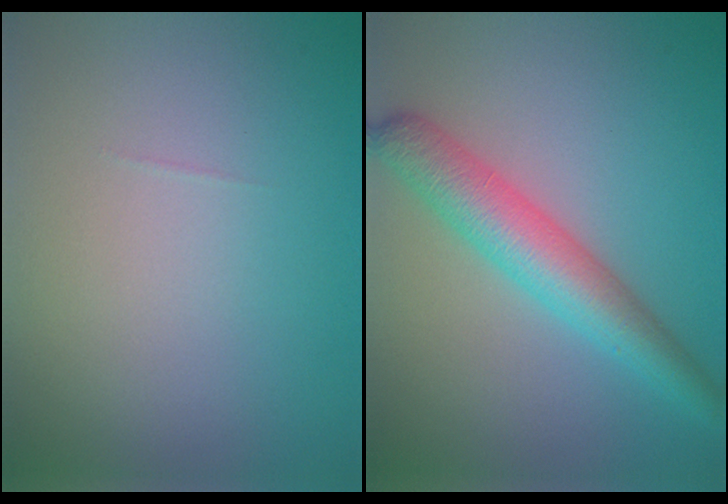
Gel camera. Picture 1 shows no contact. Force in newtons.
{"total": 5.4, "press": 5.4, "slide": 0.1}